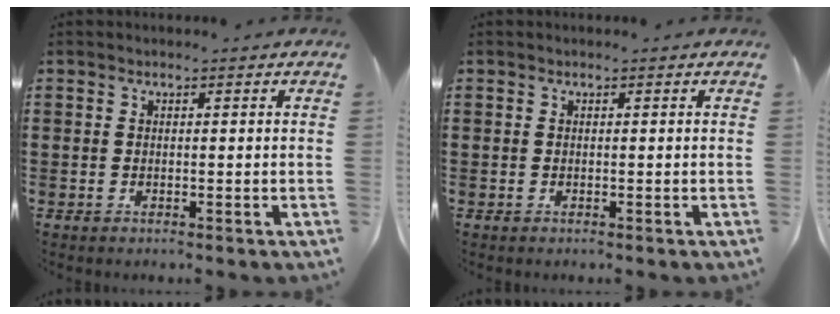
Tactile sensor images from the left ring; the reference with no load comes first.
{"total": 0.0}